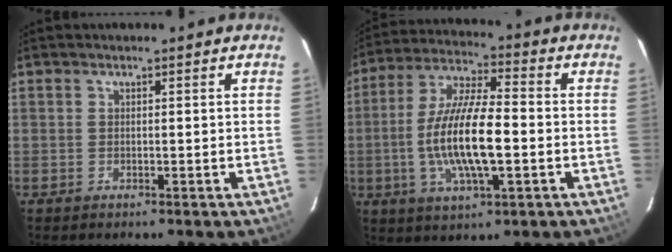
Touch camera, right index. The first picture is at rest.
{"total": 14.8, "force": [-2.6, 4.0, 14.0], "torque": [-0.281, -0.002, -0.049]}